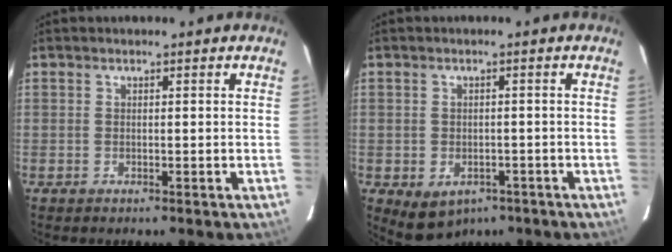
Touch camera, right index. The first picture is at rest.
{"total": 6.4, "force": [-3.4, 4.7, 2.7], "torque": [-0.050, -0.004, -0.032]}